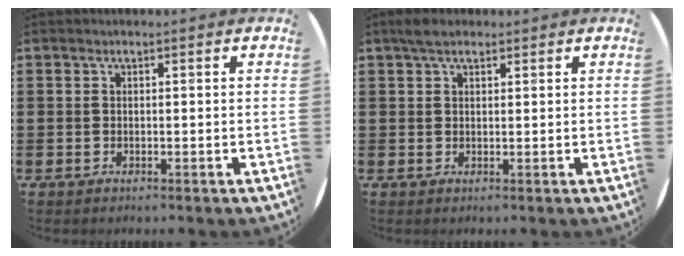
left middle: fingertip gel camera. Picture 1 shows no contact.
{"total": 2.5, "force": [1.8, 1.1, 1.3], "torque": [-0.020, 0.005, 0.030]}